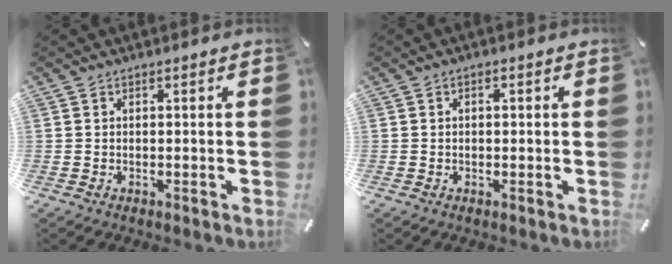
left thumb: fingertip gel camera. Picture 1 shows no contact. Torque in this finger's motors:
{"motor_torque": [-0.11, -0.41, -0.22, 0.05, -0.09]}